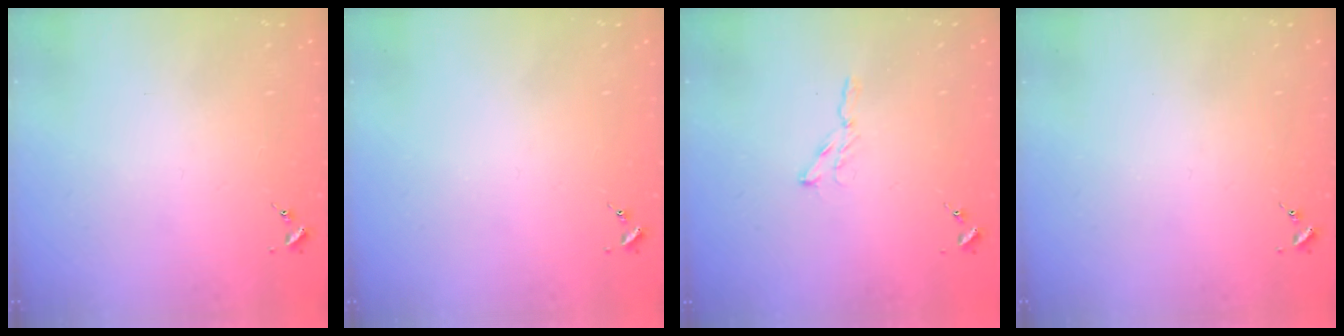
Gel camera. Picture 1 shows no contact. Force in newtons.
{"total": 0.0}
{"total": 3.9, "press": 3.8, "slide": 0.5}
{"total": 0.0}